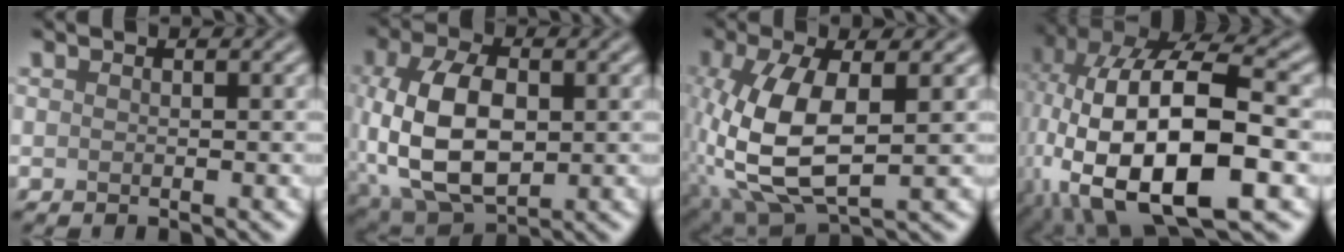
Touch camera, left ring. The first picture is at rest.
{"total": 9.9, "force": [-0.5, 5.7, 8.1], "torque": [-0.180, -0.005, -0.009]}
{"total": 9.7, "force": [-0.7, 4.2, 8.7], "torque": [-0.204, 0.000, -0.016]}
{"total": 17.8, "force": [-3.4, 8.6, 15.2], "torque": [-0.288, -0.014, -0.041]}